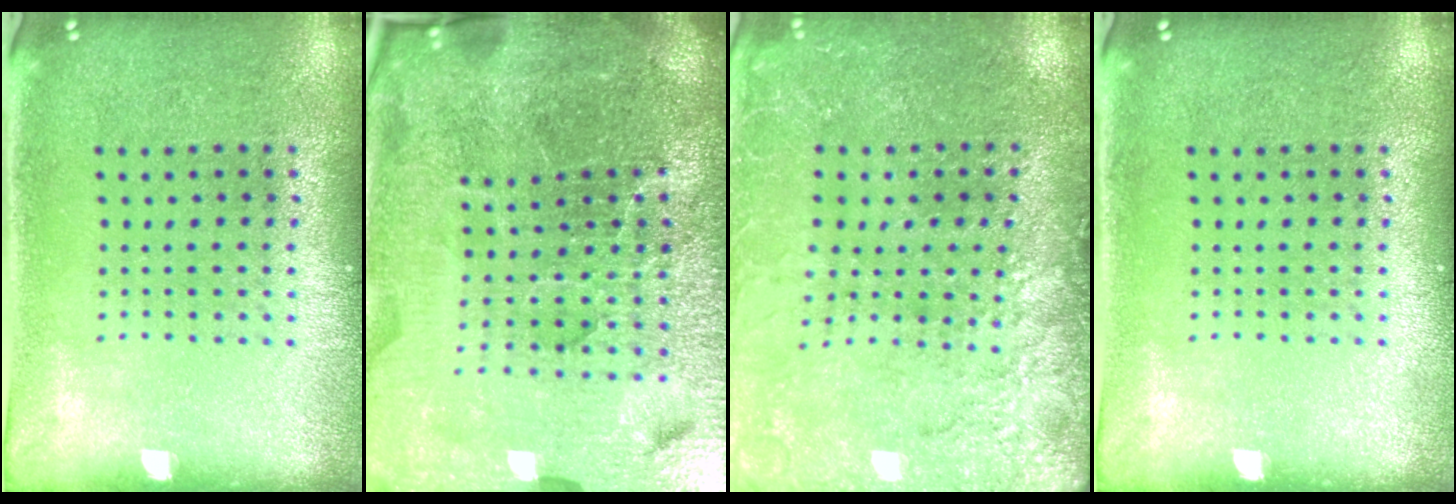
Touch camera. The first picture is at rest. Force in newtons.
{"total": 6.9, "press": 6.1, "slide": 3.4}
{"total": 2.9, "press": 2.9, "slide": 0.3}
{"total": 0.0}